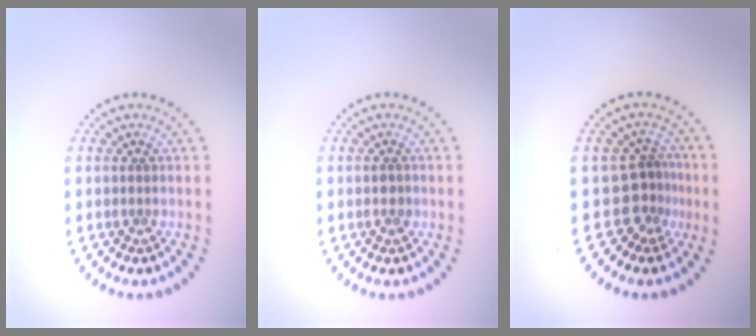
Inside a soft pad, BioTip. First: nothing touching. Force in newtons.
{"total": 1.0, "press": 1.0, "slide": 0.1}
{"total": 2.7, "press": 1.8, "slide": 2.0}